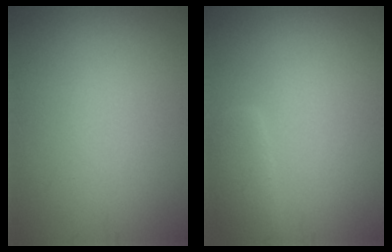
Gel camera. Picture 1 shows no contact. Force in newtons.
{"total": 2.0, "press": 2.0, "slide": 0.2}